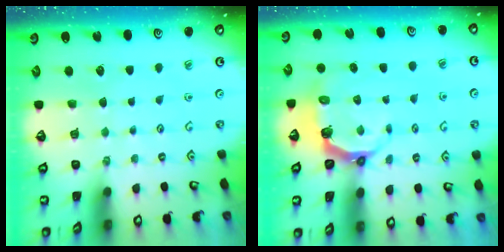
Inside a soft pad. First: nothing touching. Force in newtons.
{"total": 5.4, "press": 4.1, "slide": 3.5}